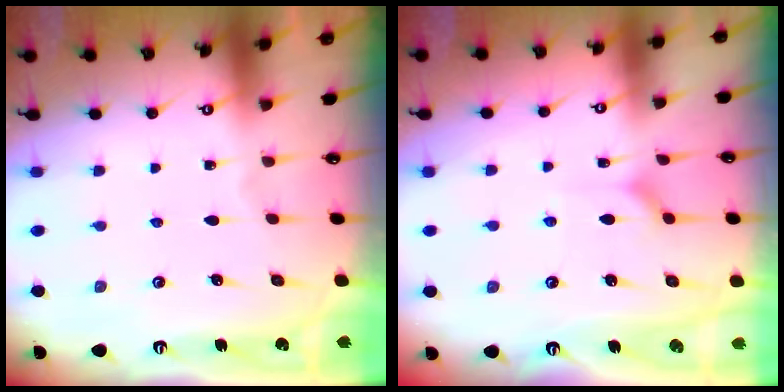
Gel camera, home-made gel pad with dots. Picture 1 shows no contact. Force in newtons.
{"total": 5.1, "press": 5.0, "slide": 0.8}